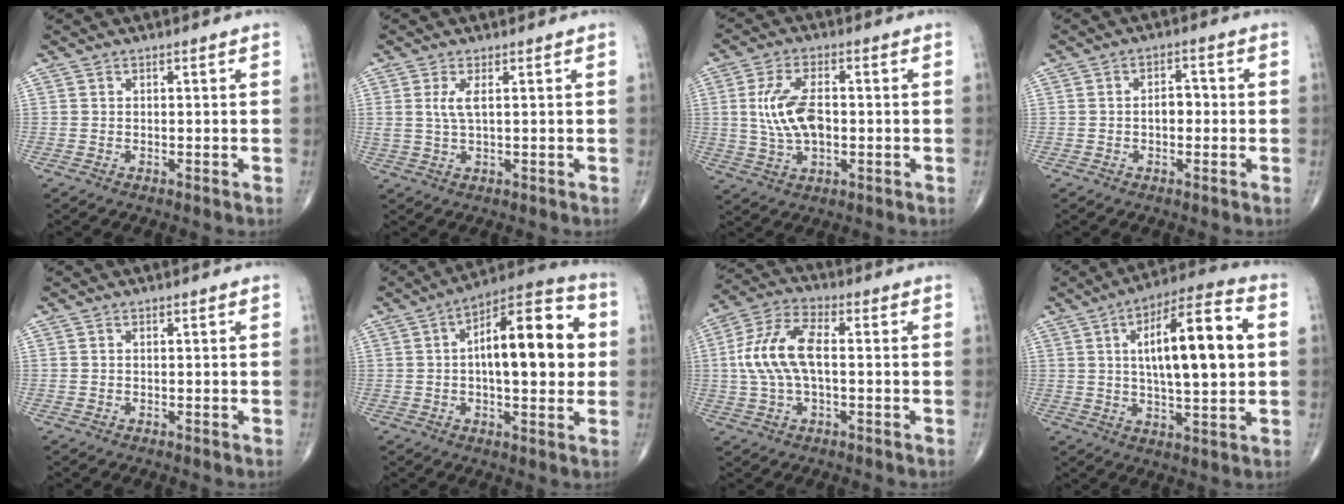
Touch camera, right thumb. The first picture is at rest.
{"total": 2.9, "force": [0.9, 0.7, 2.7], "torque": [-0.067, 0.001, 0.024]}
{"total": 9.7, "force": [0.2, 5.1, 8.3], "torque": [-0.165, 0.006, 0.008]}
{"total": 3.3, "force": [-0.4, 2.1, 2.5], "torque": [-0.027, 0.013, -0.011]}
{"total": 0.0}
{"total": 18.4, "force": [2.0, 7.5, 16.7], "torque": [-0.221, 0.028, 0.022]}
{"total": 11.5, "force": [0.3, 5.4, 10.1], "torque": [-0.219, 0.028, 0.003]}
{"total": 17.9, "force": [2.9, 5.4, 16.8], "torque": [-0.254, 0.017, 0.044]}